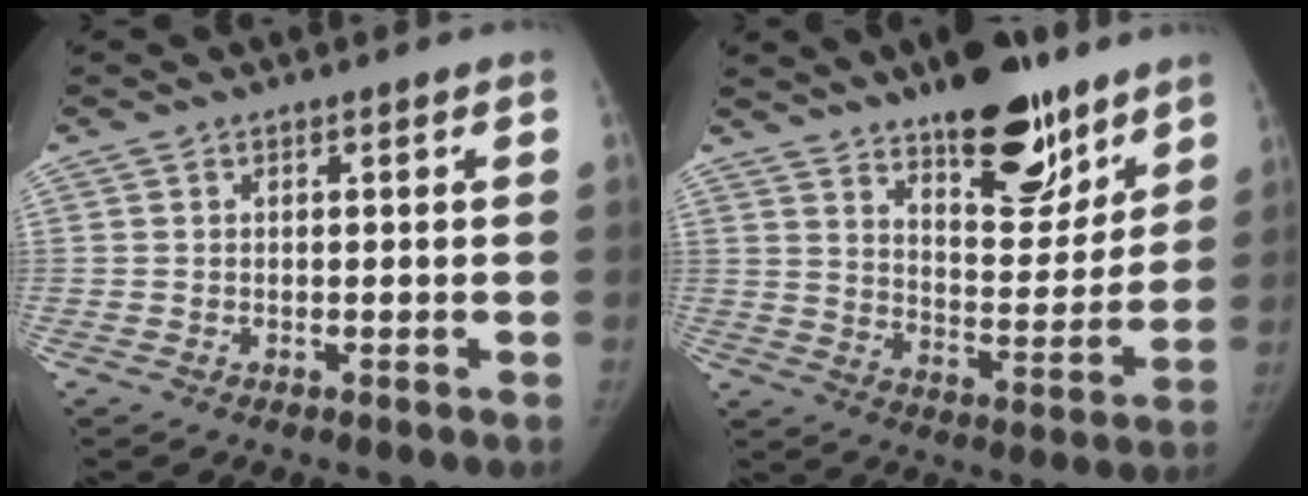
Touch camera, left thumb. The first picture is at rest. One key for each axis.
{"total": 19.3, "fx": 13.6, "fy": 7.5, "fz": 11.6, "tx": -0.117, "ty": -0.088, "tz": 0.210}